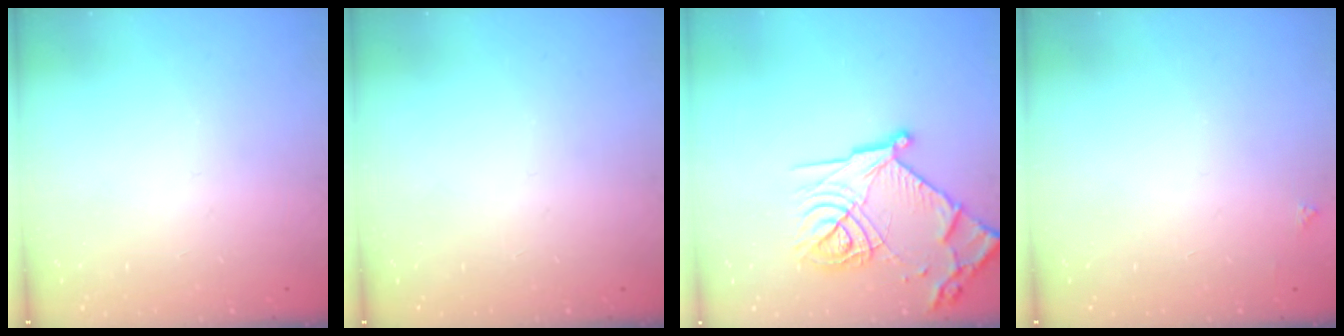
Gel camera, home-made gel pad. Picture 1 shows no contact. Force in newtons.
{"total": 0.0}
{"total": 20.3, "press": 20.2, "slide": 1.9}
{"total": 2.1, "press": 2.1, "slide": 0.3}